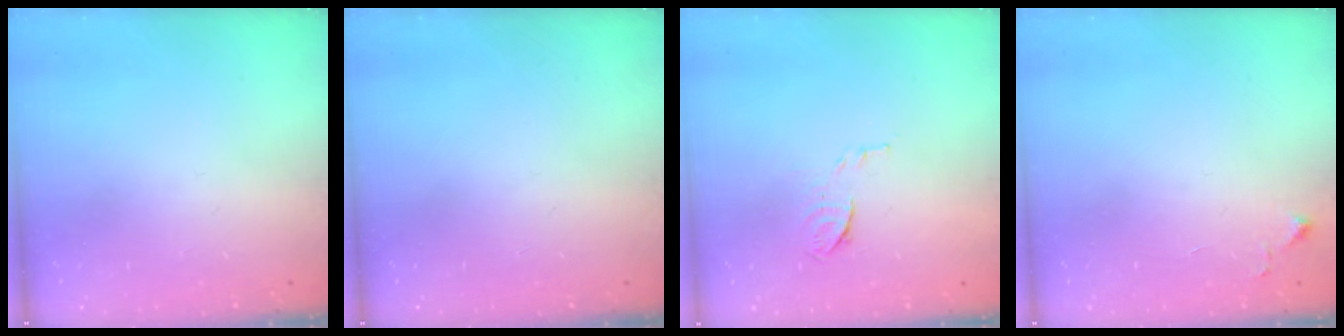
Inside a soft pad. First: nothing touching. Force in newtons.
{"total": 0.0}
{"total": 6.5, "press": 6.4, "slide": 1.1}
{"total": 3.2, "press": 3.2, "slide": 0.6}